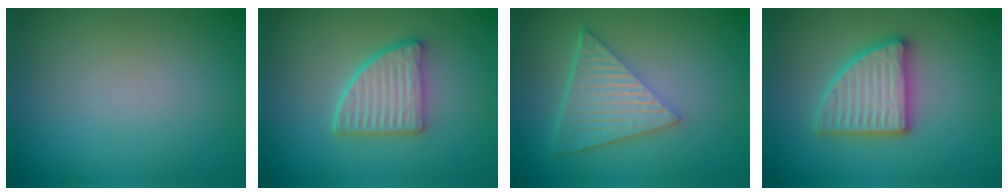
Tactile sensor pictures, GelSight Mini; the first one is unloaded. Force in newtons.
{"total": 4.4, "press": 3.7, "slide": 2.4}
{"total": 6.4, "press": 4.3, "slide": 4.7}
{"total": 5.0, "press": 4.9, "slide": 0.8}